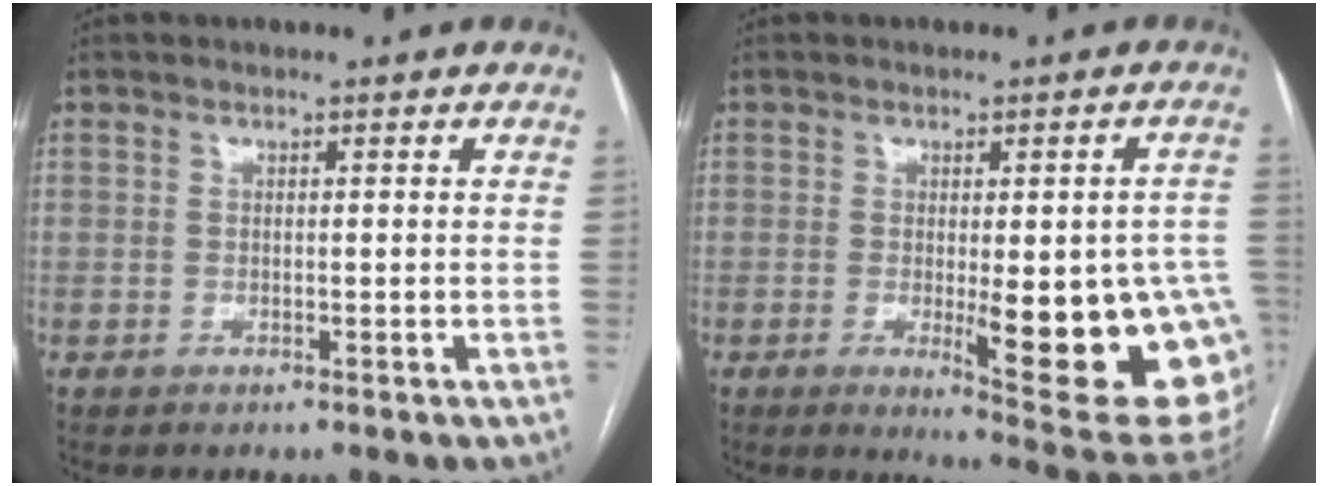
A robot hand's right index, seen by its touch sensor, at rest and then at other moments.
{"total": 18.1, "force": [-3.8, 3.7, 17.3], "torque": [-0.121, 0.001, -0.027]}